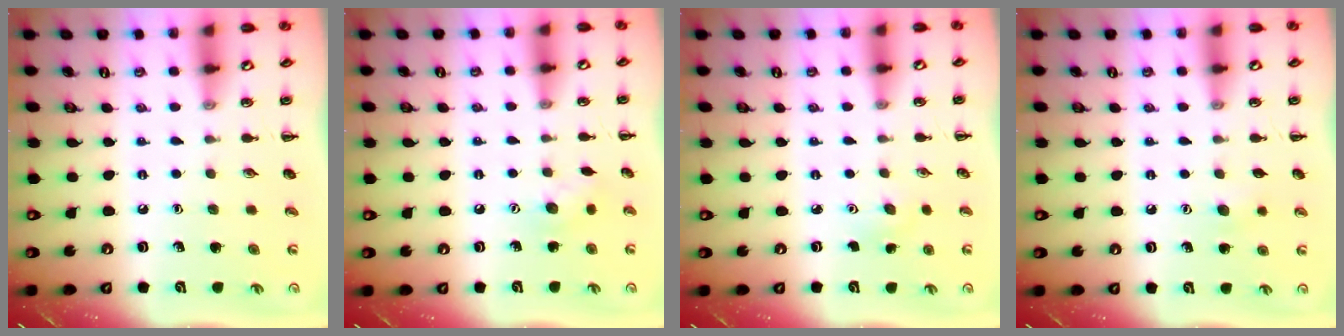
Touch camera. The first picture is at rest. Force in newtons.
{"total": 6.5, "press": 6.5, "slide": 0.5}
{"total": 2.9, "press": 2.8, "slide": 0.8}
{"total": 5.5, "press": 5.4, "slide": 1.0}